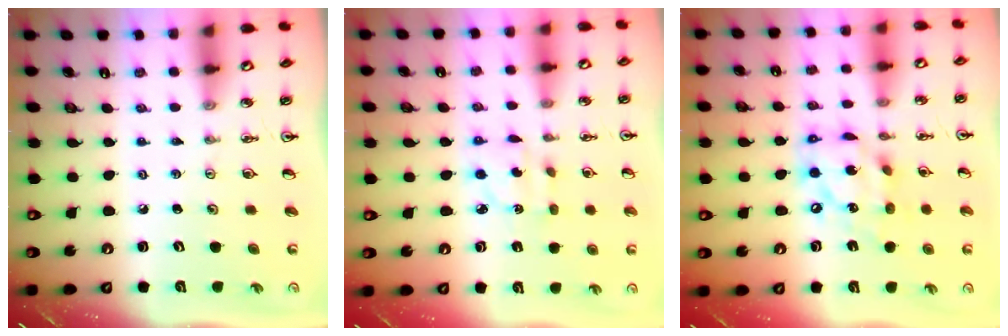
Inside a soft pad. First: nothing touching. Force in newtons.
{"total": 3.2, "press": 3.2, "slide": 0.1}
{"total": 14.3, "press": 14.2, "slide": 1.8}